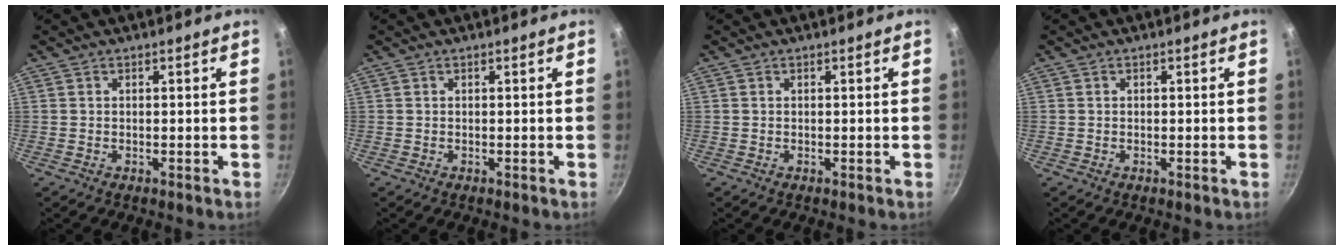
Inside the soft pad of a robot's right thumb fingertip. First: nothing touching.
{"total": 0.0}
{"total": 0.0}
{"total": 0.0}